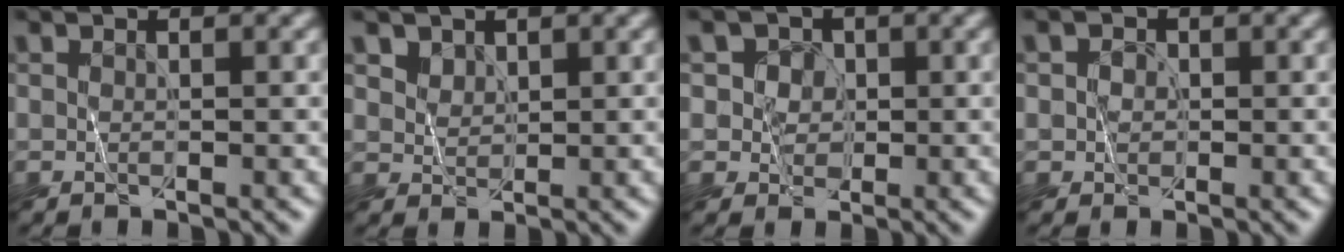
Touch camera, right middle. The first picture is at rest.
{"total": 2.4, "force": [2.0, 1.3, 0.5], "torque": [-0.021, -0.009, 0.051]}
{"total": 3.5, "force": [1.5, 3.0, 1.0], "torque": [0.007, 0.026, 0.012]}
{"total": 1.2, "force": [0.4, 1.1, 0.1], "torque": [0.017, 0.005, 0.001]}